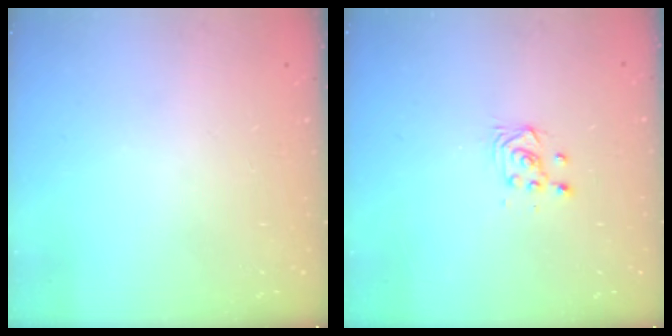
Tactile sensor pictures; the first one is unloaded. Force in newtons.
{"total": 4.1, "press": 4.0, "slide": 1.0}